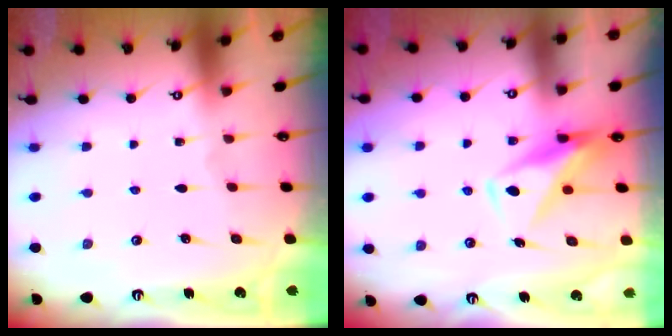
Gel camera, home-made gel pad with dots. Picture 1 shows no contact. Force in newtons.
{"total": 9.5, "press": 9.5, "slide": 0.9}